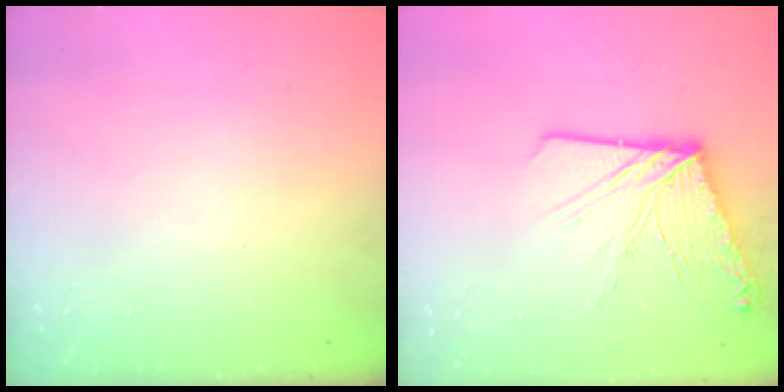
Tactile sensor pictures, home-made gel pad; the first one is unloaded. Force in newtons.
{"total": 12.8, "press": 12.7, "slide": 1.4}